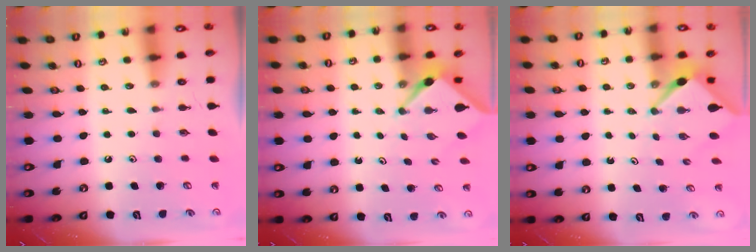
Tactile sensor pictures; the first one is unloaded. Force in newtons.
{"total": 3.1, "press": 3.0, "slide": 0.3}
{"total": 2.9, "press": 2.9, "slide": 0.4}